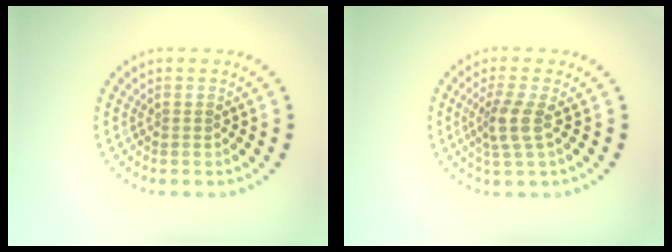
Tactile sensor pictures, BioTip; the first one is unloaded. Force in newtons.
{"total": 2.7, "press": 2.1, "slide": 1.7}